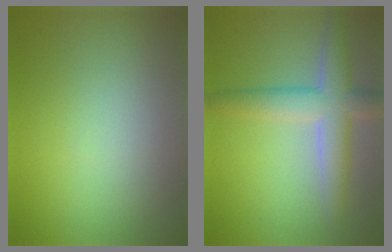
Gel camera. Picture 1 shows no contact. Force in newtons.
{"total": 4.9, "press": 4.9, "slide": 0.4}